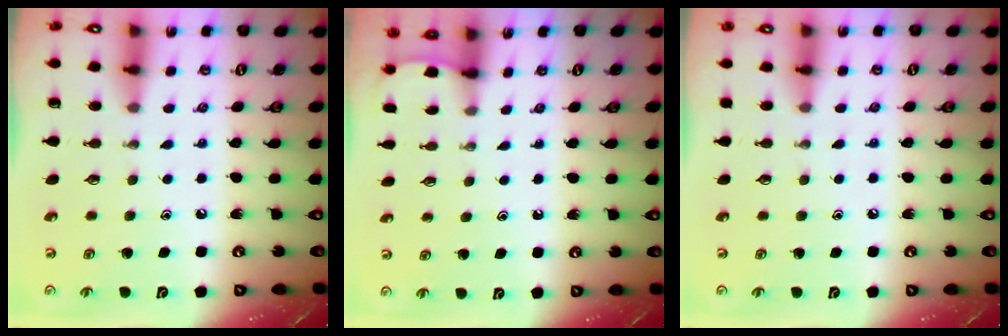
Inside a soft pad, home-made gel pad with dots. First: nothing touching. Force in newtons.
{"total": 0.9, "press": 0.9, "slide": 0.1}
{"total": 2.6, "press": 2.6, "slide": 0.4}